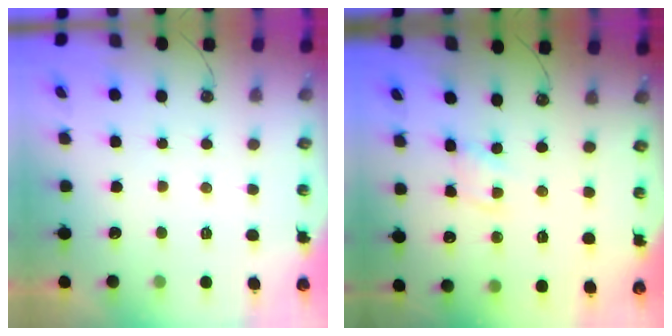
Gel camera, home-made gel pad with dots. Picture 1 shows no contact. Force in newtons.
{"total": 2.1, "press": 2.1, "slide": 0.3}